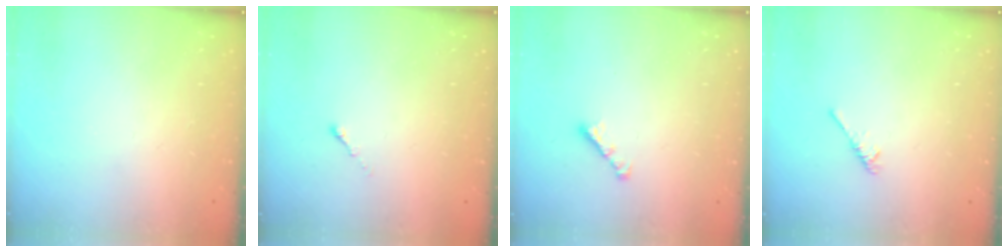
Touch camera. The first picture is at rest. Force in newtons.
{"total": 0.0}
{"total": 2.1, "press": 2.0, "slide": 0.6}
{"total": 1.9, "press": 1.9, "slide": 0.4}